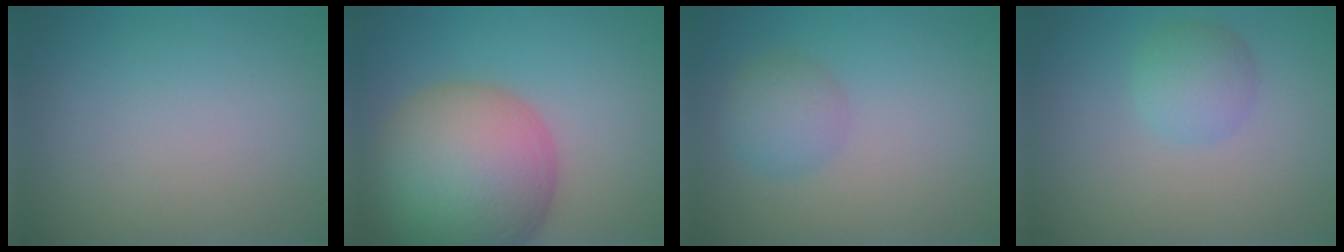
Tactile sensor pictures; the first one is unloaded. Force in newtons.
{"total": 12.8, "press": 12.7, "slide": 0.8}
{"total": 2.5, "press": 2.5, "slide": 0.1}
{"total": 2.6, "press": 2.6, "slide": 0.1}